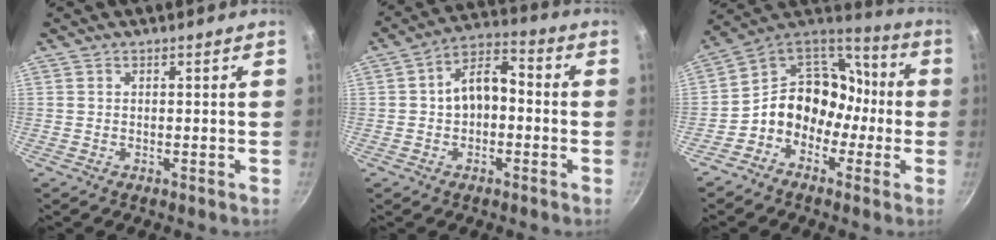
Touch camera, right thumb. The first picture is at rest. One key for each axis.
{"total": 9.2, "fx": -0.6, "fy": 6.2, "fz": 6.8, "tx": -0.080, "ty": 0.041, "tz": -0.021}
{"total": 14.7, "fx": -3.6, "fy": 12.3, "fz": 7.1, "tx": -0.054, "ty": 0.072, "tz": -0.078}